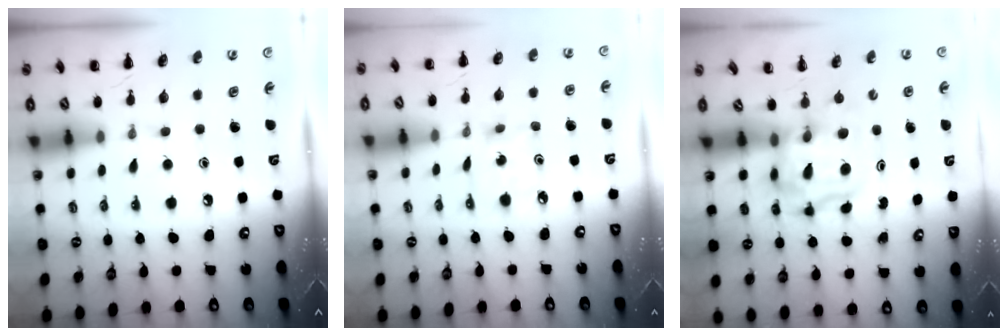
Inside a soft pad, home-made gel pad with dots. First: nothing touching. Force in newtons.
{"total": 3.2, "press": 3.0, "slide": 1.0}
{"total": 3.5, "press": 3.5, "slide": 0.3}